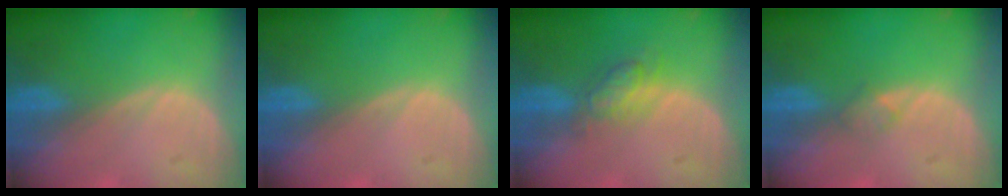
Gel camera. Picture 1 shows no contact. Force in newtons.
{"total": 0.0}
{"total": 4.9, "press": 4.3, "slide": 2.3}
{"total": 1.4, "press": 1.4, "slide": 0.1}